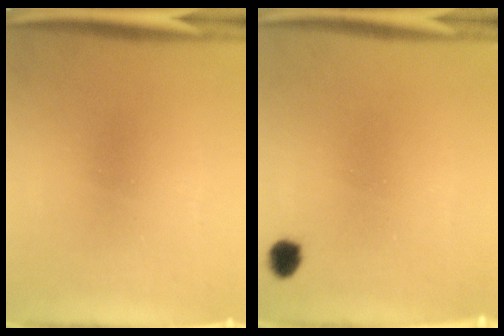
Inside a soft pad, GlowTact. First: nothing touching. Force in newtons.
{"total": 2.4}